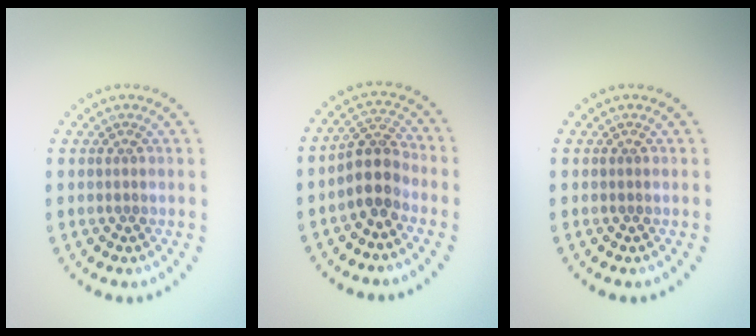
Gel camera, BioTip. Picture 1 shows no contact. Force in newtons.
{"total": 3.4, "press": 2.8, "slide": 1.9}
{"total": 0.0}